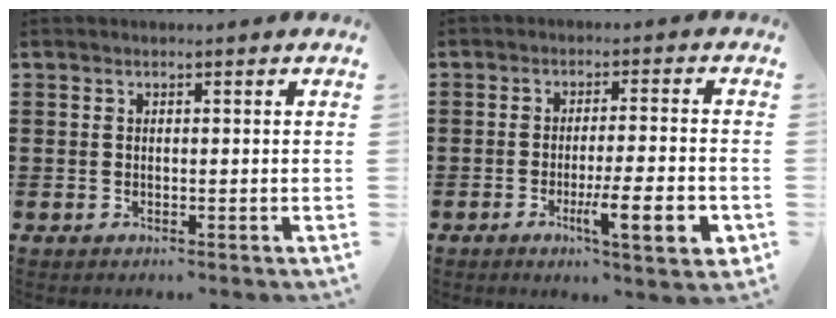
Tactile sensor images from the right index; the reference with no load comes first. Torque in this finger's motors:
{"motor_torque": [1.21, -0.59, 0.33, 0.13]}